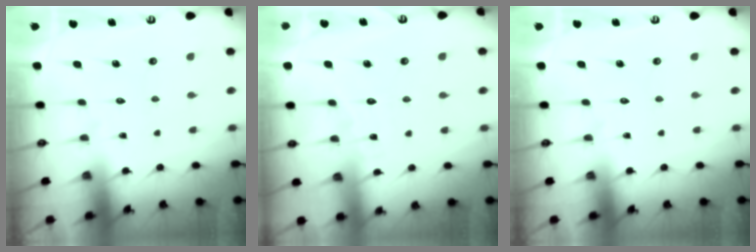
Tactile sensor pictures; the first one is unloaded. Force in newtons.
{"total": 2.9, "press": 2.9, "slide": 0.4}
{"total": 0.0}